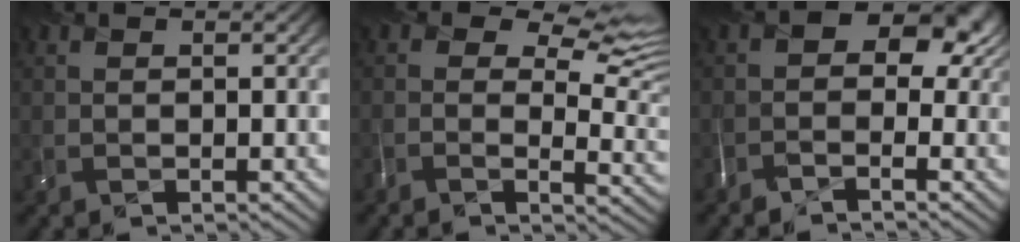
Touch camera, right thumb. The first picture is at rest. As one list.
[{"total": 9.0, "force": [3.3, 4.5, 7.1], "torque": [-0.114, 0.001, 0.056]}, {"total": 4.9, "force": [-1.2, 2.7, 4.0], "torque": [-0.048, 0.000, -0.034]}]